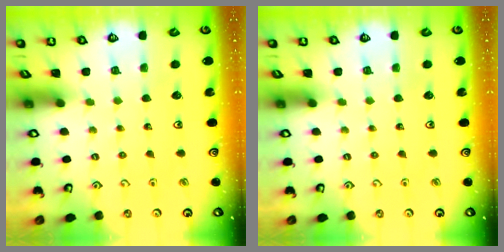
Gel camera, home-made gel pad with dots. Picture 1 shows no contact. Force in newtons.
{"total": 0.0}